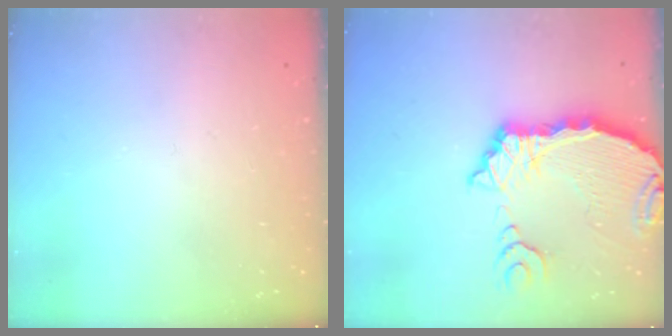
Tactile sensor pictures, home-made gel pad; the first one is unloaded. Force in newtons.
{"total": 10.7, "press": 10.6, "slide": 1.3}